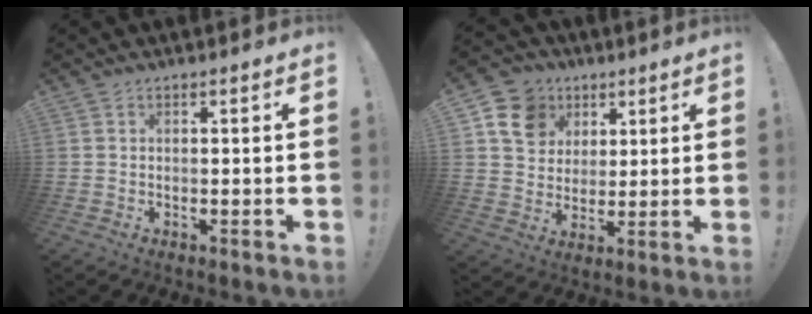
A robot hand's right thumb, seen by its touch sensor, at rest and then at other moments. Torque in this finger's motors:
{"motor_torque": [0.04, 0.10, 0.44, 0.28, 0.01]}